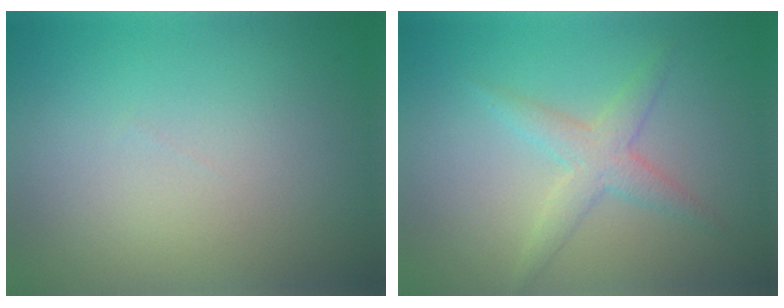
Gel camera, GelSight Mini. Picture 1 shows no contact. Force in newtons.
{"total": 2.6, "press": 2.6, "slide": 0.1}